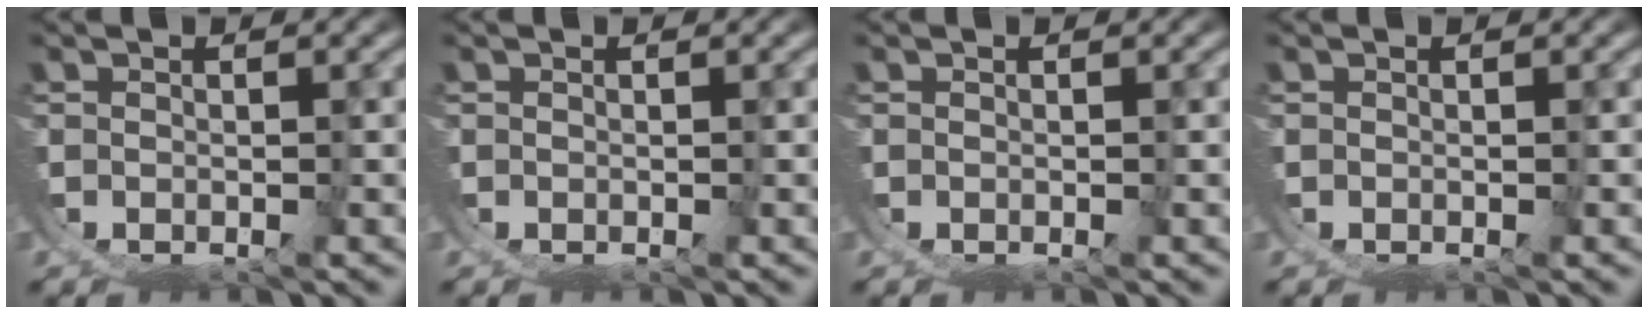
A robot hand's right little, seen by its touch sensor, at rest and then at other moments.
{"total": 0.0}
{"total": 0.0}
{"total": 0.0}